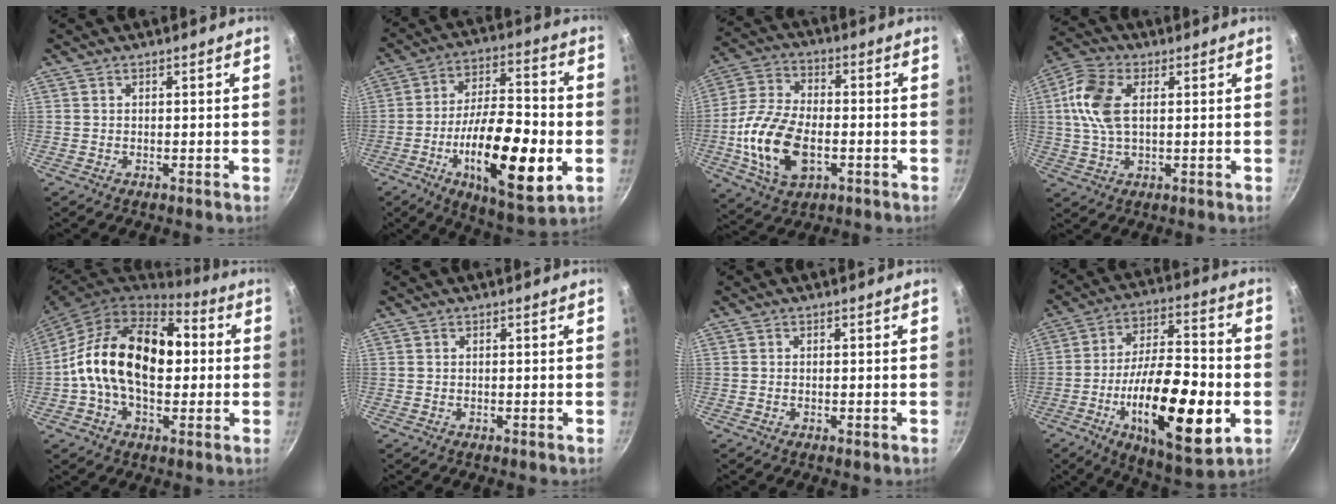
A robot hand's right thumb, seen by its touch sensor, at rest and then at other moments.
{"total": 22.2, "force": [-5.9, 8.3, 19.8], "torque": [-0.313, 0.018, -0.094]}
{"total": 15.6, "force": [-3.4, 9.1, 12.2], "torque": [-0.235, 0.020, -0.066]}
{"total": 10.3, "force": [1.9, 5.8, 8.3], "torque": [-0.167, 0.016, 0.028]}
{"total": 20.8, "force": [1.0, 13.4, 15.9], "torque": [-0.232, 0.031, -0.001]}
{"total": 0.0}
{"total": 0.5, "force": [-0.2, 0.3, 0.4], "torque": [-0.007, 0.001, -0.003]}
{"total": 24.3, "force": [-6.4, 9.3, 21.5], "torque": [-0.337, 0.020, -0.100]}